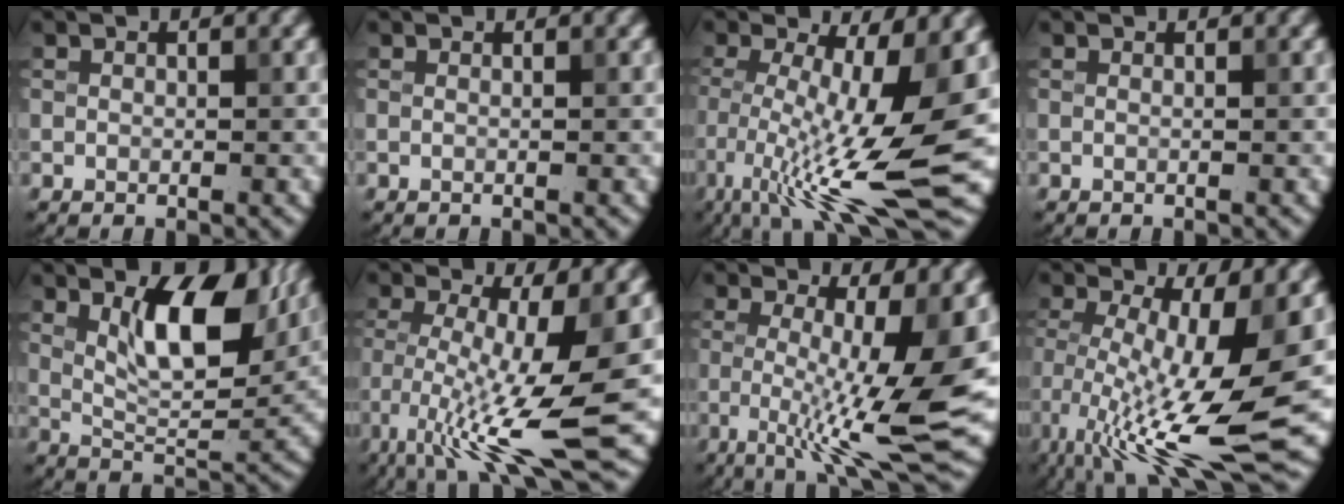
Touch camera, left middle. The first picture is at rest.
{"total": 0.0}
{"total": 12.3, "force": [-4.0, 2.3, 11.4], "torque": [-0.210, -0.014, -0.068]}
{"total": 0.0}
{"total": 8.0, "force": [3.0, 3.2, 6.7], "torque": [-0.114, -0.001, 0.051]}
{"total": 10.6, "force": [-3.7, 1.7, 9.7], "torque": [-0.187, -0.017, -0.066]}
{"total": 11.2, "force": [-1.3, 2.1, 10.9], "torque": [-0.174, -0.023, -0.017]}
{"total": 13.5, "force": [-4.3, 3.1, 12.4], "torque": [-0.226, -0.020, -0.071]}